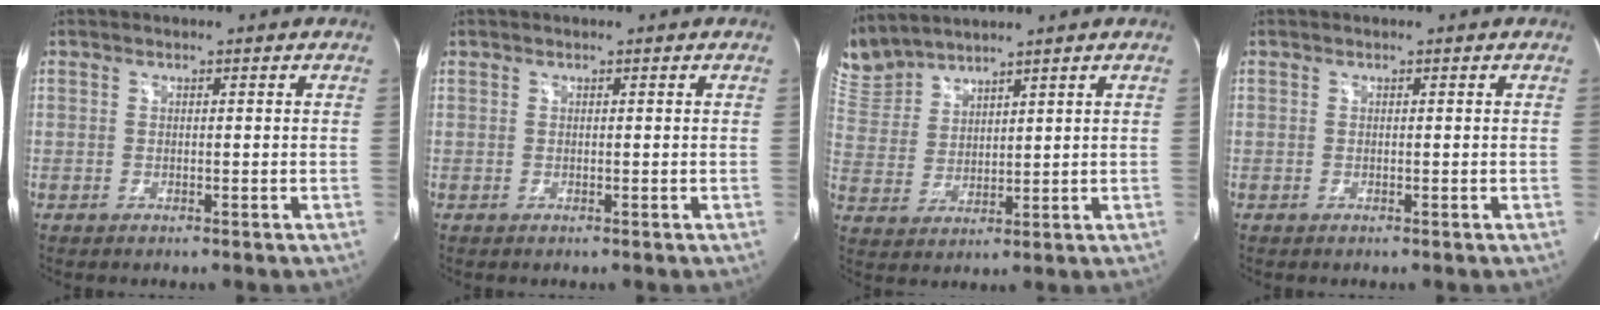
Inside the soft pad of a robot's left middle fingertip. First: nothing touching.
{"total": 0.0}
{"total": 7.3, "force": [7.2, 0.9, 0.6], "torque": [-0.037, 0.017, 0.163]}
{"total": 0.0}